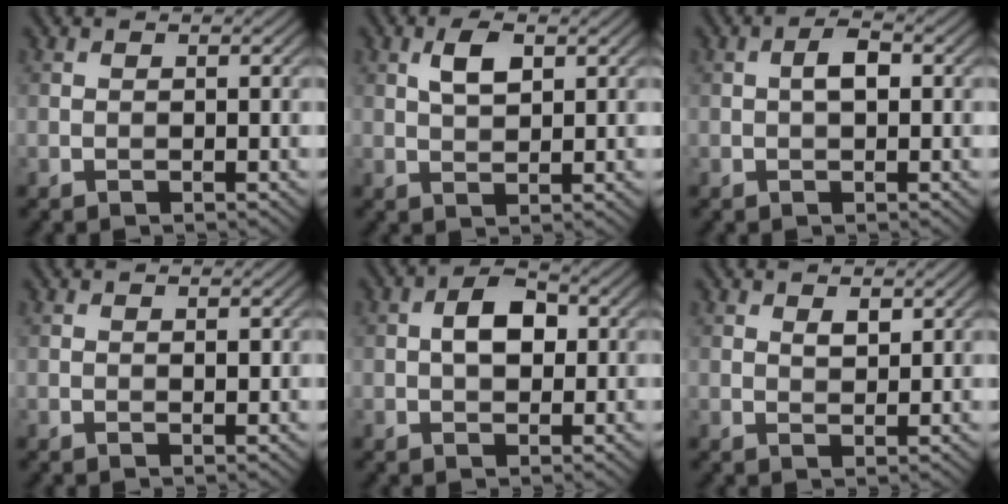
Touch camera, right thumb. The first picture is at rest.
{"total": 3.5, "force": [1.4, 1.7, 2.8], "torque": [-0.059, 0.003, 0.028]}
{"total": 2.4, "force": [0.1, 1.1, 2.1], "torque": [-0.037, 0.007, -0.001]}
{"total": 0.6, "force": [0.2, 0.3, 0.5], "torque": [-0.005, -0.002, 0.003]}
{"total": 4.5, "force": [0.4, 2.8, 3.5], "torque": [-0.063, 0.006, 0.001]}
{"total": 1.7, "force": [1.0, 0.8, 1.1], "torque": [-0.020, -0.004, 0.020]}